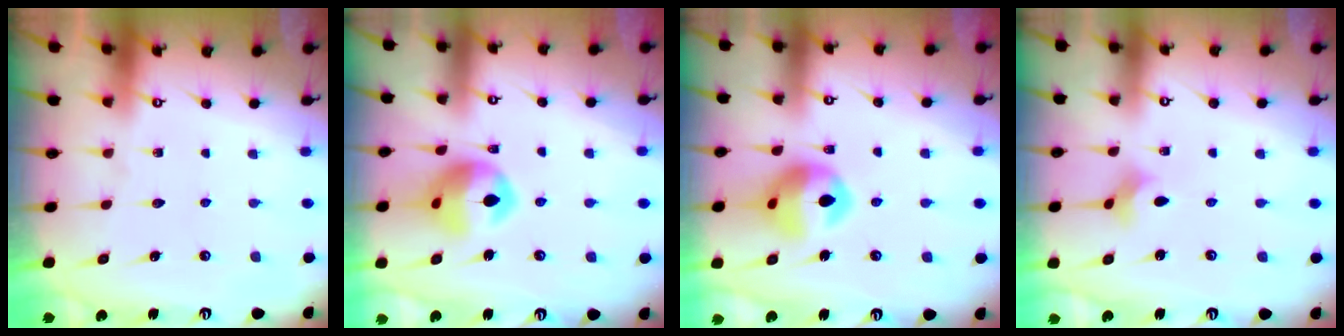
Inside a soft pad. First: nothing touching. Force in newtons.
{"total": 13.2, "press": 13.0, "slide": 1.9}
{"total": 13.5, "press": 13.4, "slide": 1.7}
{"total": 2.3, "press": 2.2, "slide": 0.4}